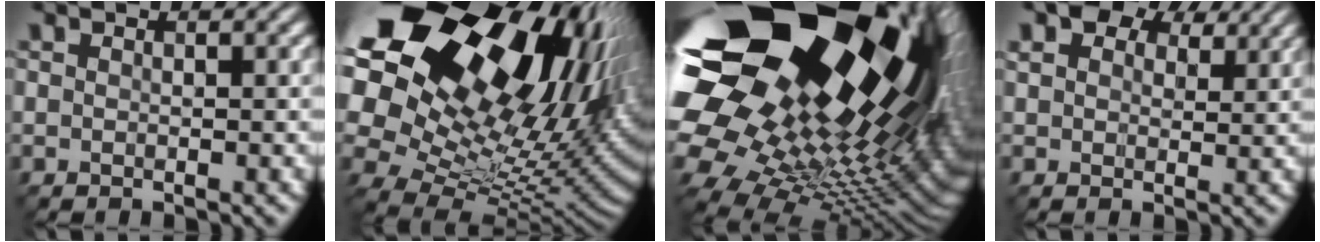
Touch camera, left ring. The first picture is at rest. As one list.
[{"total": 21.2, "force": [8.8, 13.1, 14.1], "torque": [-0.243, 0.025, 0.164]}, {"total": 23.5, "force": [6.6, 14.1, 17.6], "torque": [-0.335, 0.023, 0.092]}, {"total": 6.3, "force": [4.3, 3.4, 3.0], "torque": [-0.061, 0.012, 0.060]}]